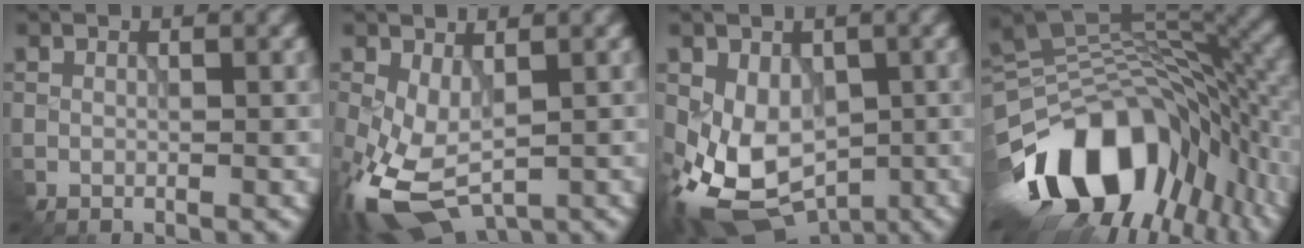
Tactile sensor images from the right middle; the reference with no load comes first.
{"total": 7.1, "force": [-2.2, 3.7, 5.7], "torque": [-0.152, -0.011, -0.038]}
{"total": 8.1, "force": [-2.7, 5.6, 5.2], "torque": [-0.110, -0.020, -0.039]}
{"total": 16.0, "force": [-7.7, 9.7, 10.1], "torque": [-0.186, 0.006, -0.126]}